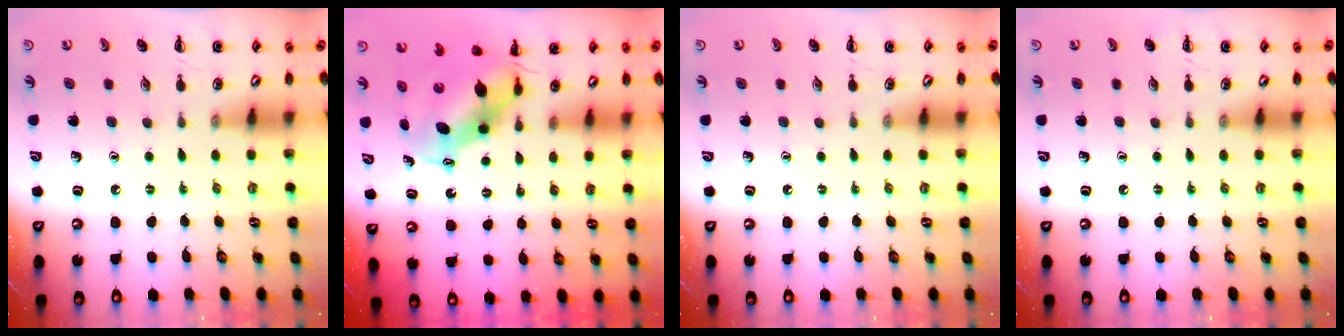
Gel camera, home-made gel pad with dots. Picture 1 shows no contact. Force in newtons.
{"total": 7.2, "press": 7.1, "slide": 1.4}
{"total": 0.0}
{"total": 0.0}